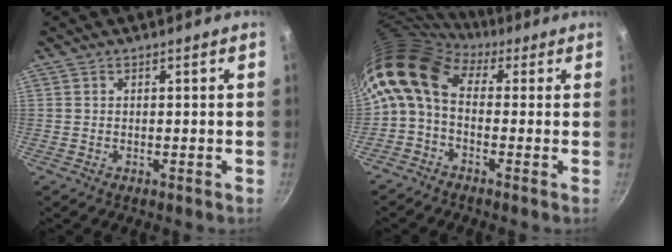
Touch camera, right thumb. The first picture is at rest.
{"total": 11.5, "force": [1.1, 7.7, 8.5], "torque": [-0.165, 0.029, -0.004]}